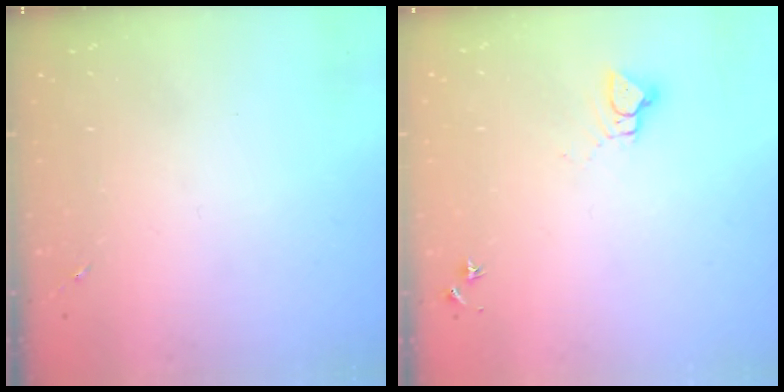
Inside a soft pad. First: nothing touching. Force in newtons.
{"total": 4.4, "press": 4.3, "slide": 0.4}